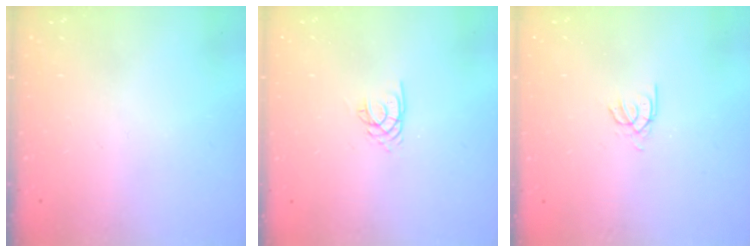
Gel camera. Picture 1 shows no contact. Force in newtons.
{"total": 2.0, "press": 2.0, "slide": 0.2}
{"total": 2.4, "press": 2.4, "slide": 0.2}